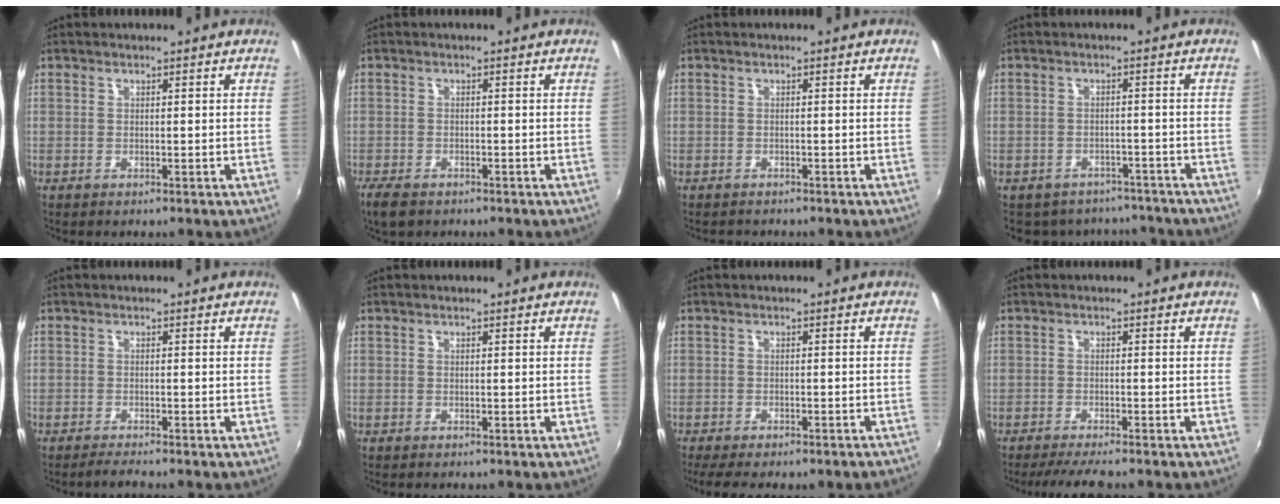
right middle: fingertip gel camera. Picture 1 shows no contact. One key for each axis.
{"total": 3.7, "fx": -2.7, "fy": 1.6, "fz": 1.9, "tx": -0.050, "ty": -0.013, "tz": -0.052}
{"total": 0.7, "fx": -0.7, "fy": 0.1, "fz": -0.2, "tx": 0.001, "ty": 0.000, "tz": -0.009}
{"total": 10.1, "fx": -8.5, "fy": 5.0, "fz": 2.4, "tx": -0.057, "ty": 0.010, "tz": -0.099}
{"total": 1.9, "fx": -1.7, "fy": -0.3, "fz": 0.7, "tx": -0.021, "ty": -0.007, "tz": -0.034}
{"total": 0.0}
{"total": 6.8, "fx": -5.7, "fy": 1.1, "fz": 3.6, "tx": -0.082, "ty": -0.024, "tz": -0.081}
{"total": 5.3, "fx": -4.6, "fy": 0.3, "fz": 2.7, "tx": -0.062, "ty": -0.015, "tz": -0.075}